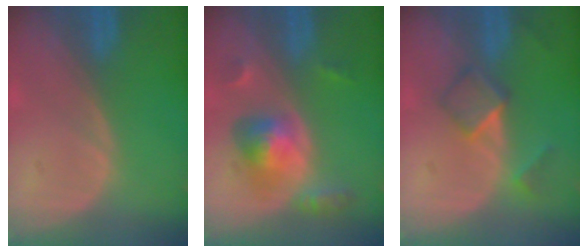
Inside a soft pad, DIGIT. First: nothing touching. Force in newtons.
{"total": 5.9, "press": 5.5, "slide": 1.9}
{"total": 5.2, "press": 4.5, "slide": 2.5}